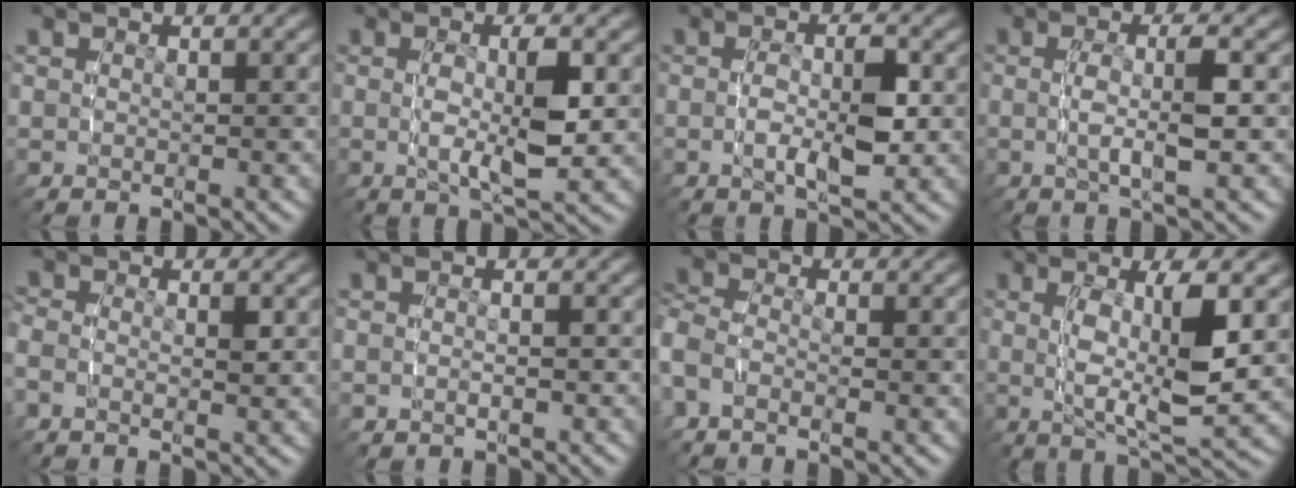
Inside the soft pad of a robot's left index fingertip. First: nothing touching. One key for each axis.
{"total": 4.3, "fx": -0.3, "fy": 0.7, "fz": 4.2, "tx": -0.085, "ty": -0.010, "tz": 0.000}
{"total": 3.4, "fx": -0.7, "fy": 0.8, "fz": 3.2, "tx": -0.068, "ty": -0.010, "tz": -0.008}
{"total": 2.9, "fx": -0.4, "fy": -0.2, "fz": 2.8, "tx": -0.061, "ty": -0.003, "tz": -0.004}
{"total": 1.7, "fx": -0.3, "fy": 1.1, "fz": 1.3, "tx": -0.039, "ty": -0.001, "tz": -0.011}
{"total": 0.9, "fx": -0.8, "fy": 0.0, "fz": -0.3, "tx": -0.008, "ty": -0.001, "tz": -0.011}
{"total": 3.5, "fx": -1.0, "fy": 2.8, "fz": 1.9, "tx": -0.060, "ty": -0.005, "tz": -0.026}
{"total": 6.1, "fx": 0.3, "fy": 1.4, "fz": 6.0, "tx": -0.112, "ty": -0.014, "tz": 0.014}